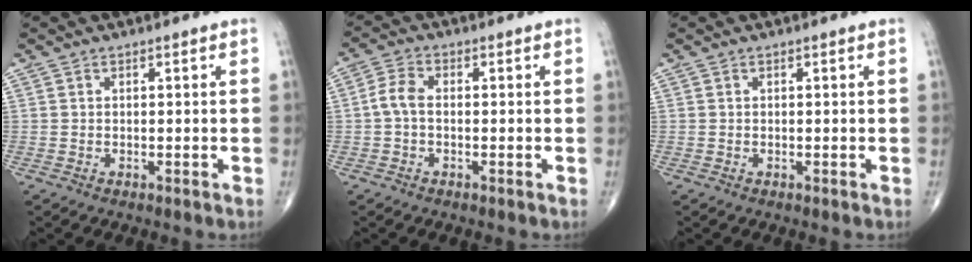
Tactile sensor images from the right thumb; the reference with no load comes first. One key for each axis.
{"total": 3.8, "fx": -0.4, "fy": 2.3, "fz": 3.1, "tx": -0.064, "ty": 0.012, "tz": -0.016}
{"total": 0.0}